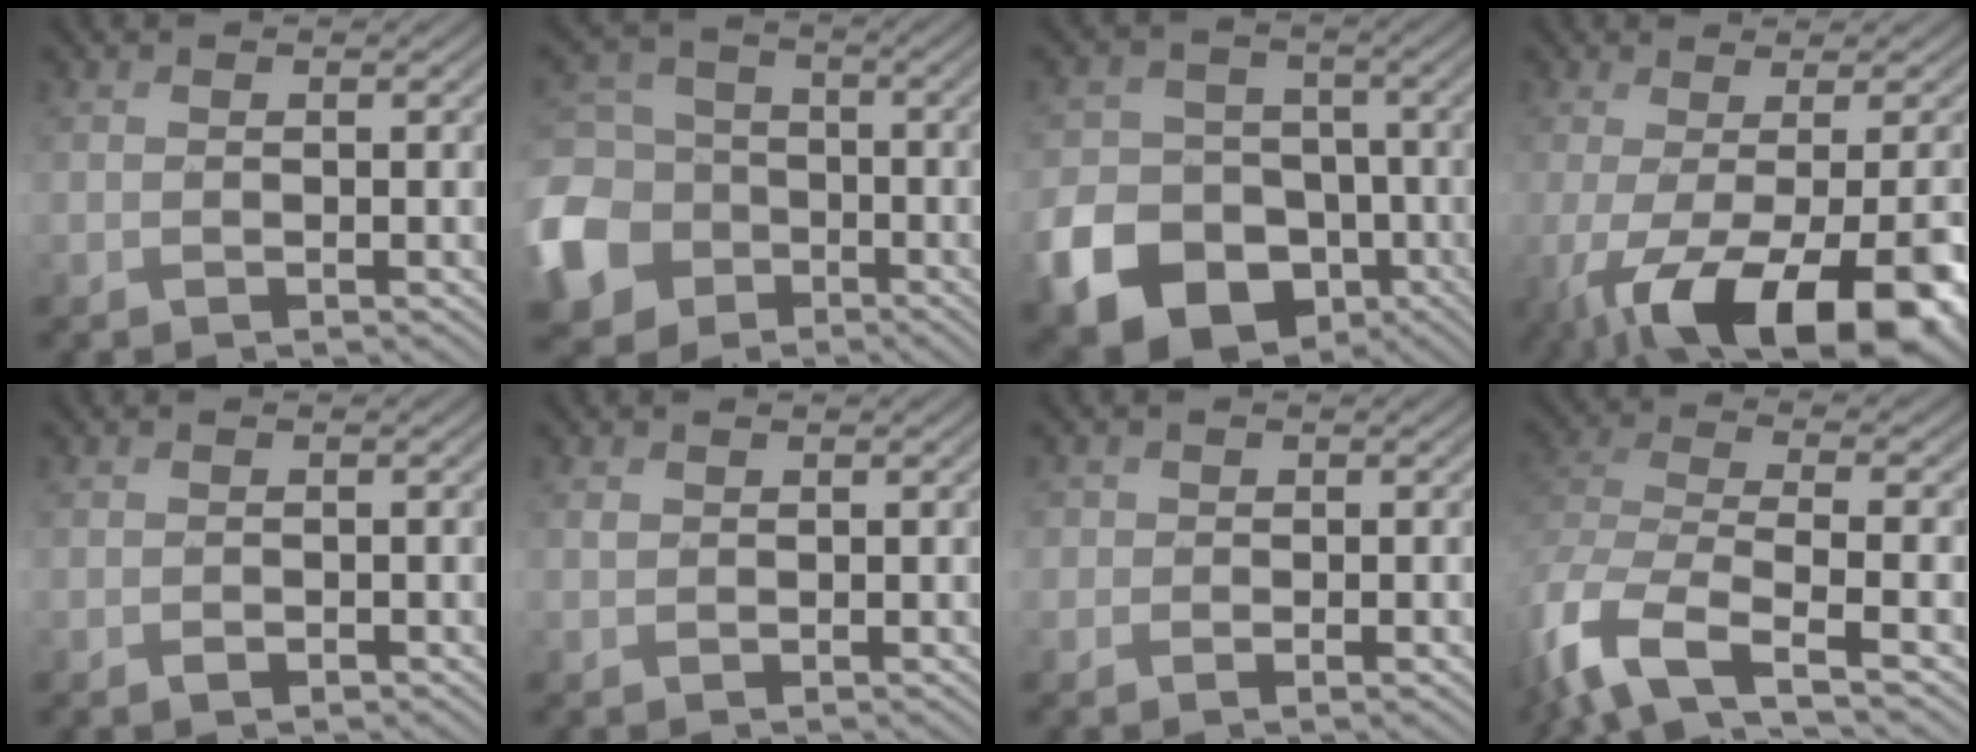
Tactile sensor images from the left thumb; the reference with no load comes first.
{"total": 14.2, "force": [-5.2, 11.7, 6.2], "torque": [-0.223, -0.032, -0.112]}
{"total": 13.4, "force": [-5.9, 10.4, 6.1], "torque": [-0.159, -0.043, -0.111]}
{"total": 17.1, "force": [-6.0, 6.6, 14.6], "torque": [-0.200, -0.042, -0.063]}
{"total": 0.7, "force": [-0.4, 0.4, 0.3], "torque": [-0.006, -0.003, -0.006]}
{"total": 0.6, "force": [0.4, 0.4, 0.2], "torque": [-0.007, -0.001, 0.010]}
{"total": 2.0, "force": [0.1, 1.7, 1.0], "torque": [-0.014, -0.006, 0.000]}
{"total": 11.2, "force": [-6.0, 4.4, 8.4], "torque": [-0.204, -0.028, -0.118]}